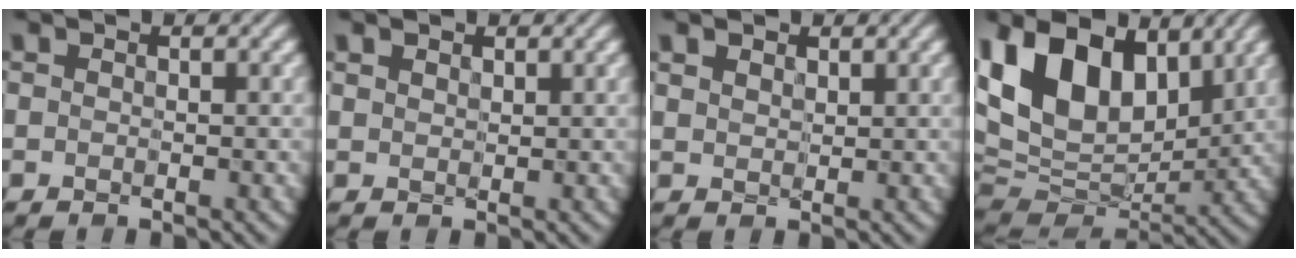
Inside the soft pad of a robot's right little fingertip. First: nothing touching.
{"total": 1.5, "force": [1.0, 0.9, 0.6], "torque": [-0.016, -0.001, 0.023]}
{"total": 2.2, "force": [1.4, 1.4, 1.0], "torque": [-0.029, 0.000, 0.028]}
{"total": 15.1, "force": [5.3, 9.6, 10.4], "torque": [-0.212, 0.022, 0.088]}